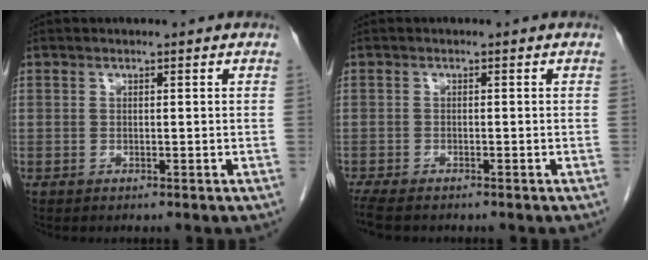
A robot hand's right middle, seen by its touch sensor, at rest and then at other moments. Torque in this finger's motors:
{"motor_torque": [0.34, -0.14, 0.06, 0.04]}